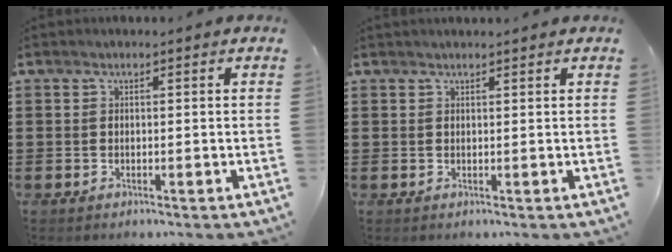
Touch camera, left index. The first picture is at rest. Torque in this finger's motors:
{"motor_torque": [1.26, -0.87, 0.03, 0.01]}